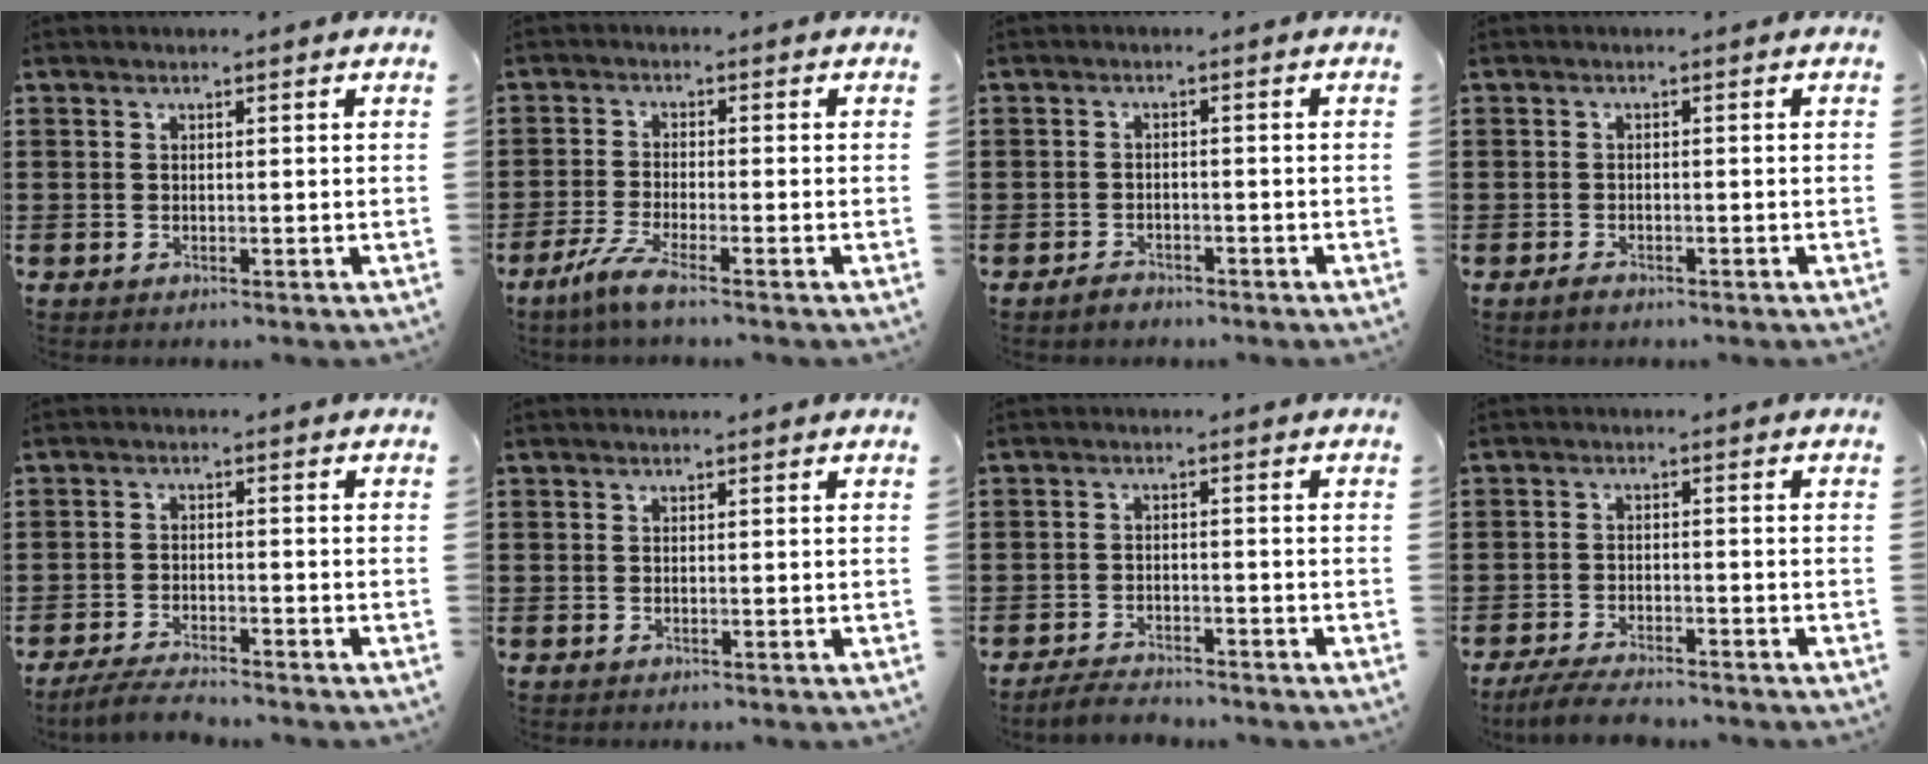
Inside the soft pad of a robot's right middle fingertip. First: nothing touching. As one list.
[{"total": 4.4, "force": [-3.0, 0.2, 3.3], "torque": [-0.088, -0.019, -0.064]}, {"total": 1.7, "force": [-1.6, 0.5, 0.1], "torque": [-0.006, 0.001, -0.034]}, {"total": 1.0, "force": [-0.9, 0.4, 0.3], "torque": [-0.008, -0.003, -0.018]}, {"total": 3.6, "force": [-3.4, 0.3, 1.2], "torque": [-0.027, -0.002, -0.069]}, {"total": 0.0}, {"total": 3.0, "force": [-2.9, 0.5, 0.4], "torque": [-0.011, 0.002, -0.061]}, {"total": 4.3, "force": [-4.0, 0.5, 1.5], "torque": [-0.038, -0.007, -0.082]}]